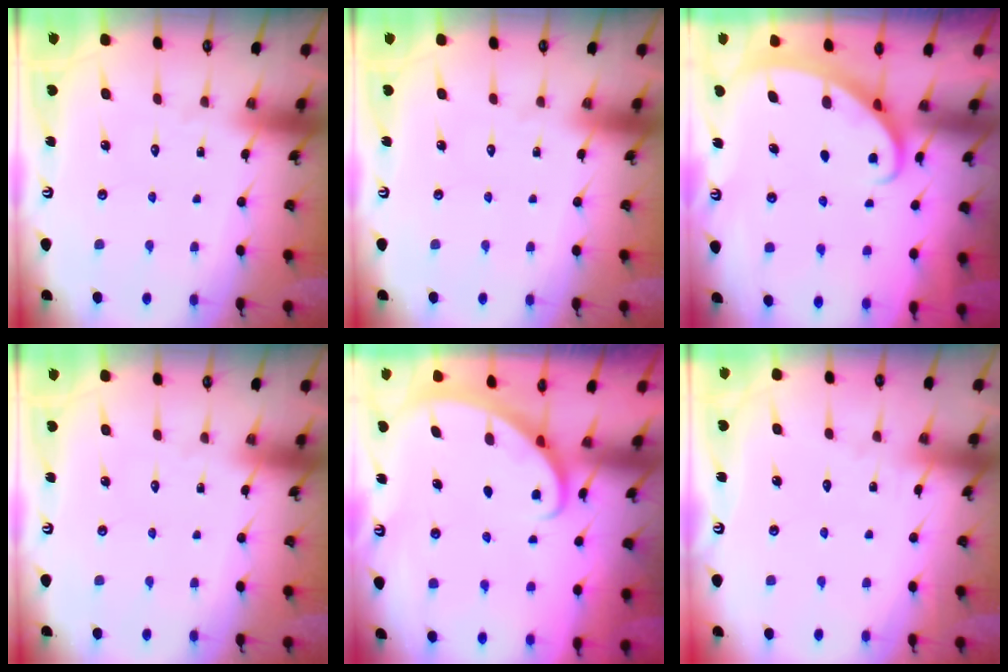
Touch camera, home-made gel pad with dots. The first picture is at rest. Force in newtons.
{"total": 0.0}
{"total": 2.3, "press": 2.3, "slide": 0.2}
{"total": 0.0}
{"total": 2.7, "press": 2.7, "slide": 0.1}
{"total": 2.5, "press": 2.5, "slide": 0.4}